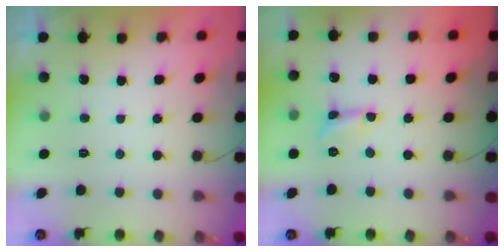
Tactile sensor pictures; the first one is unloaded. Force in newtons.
{"total": 2.8, "press": 2.7, "slide": 0.3}